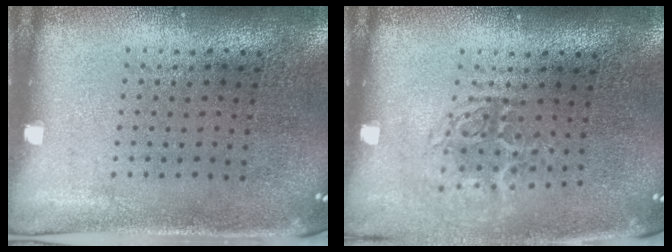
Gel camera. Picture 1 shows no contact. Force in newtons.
{"total": 1.6, "press": 1.2, "slide": 1.2}